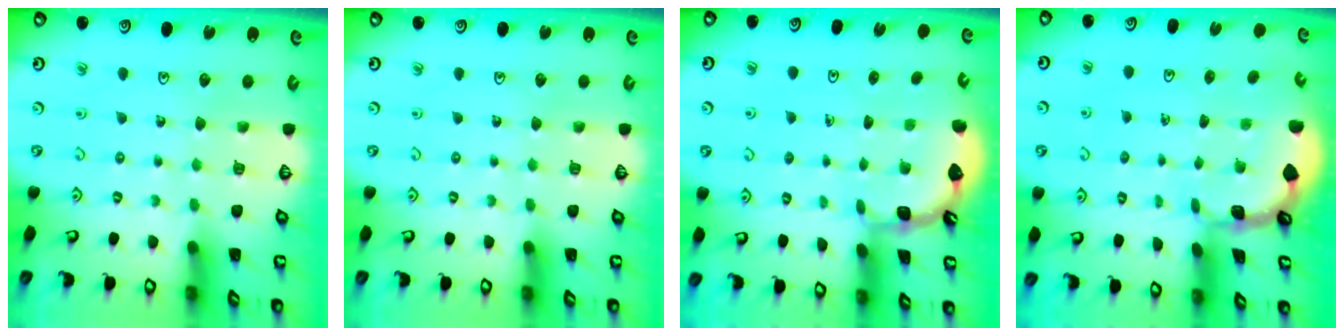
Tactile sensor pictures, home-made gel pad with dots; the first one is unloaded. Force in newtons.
{"total": 0.0}
{"total": 2.0, "press": 2.0, "slide": 0.2}
{"total": 1.3, "press": 1.3, "slide": 0.1}